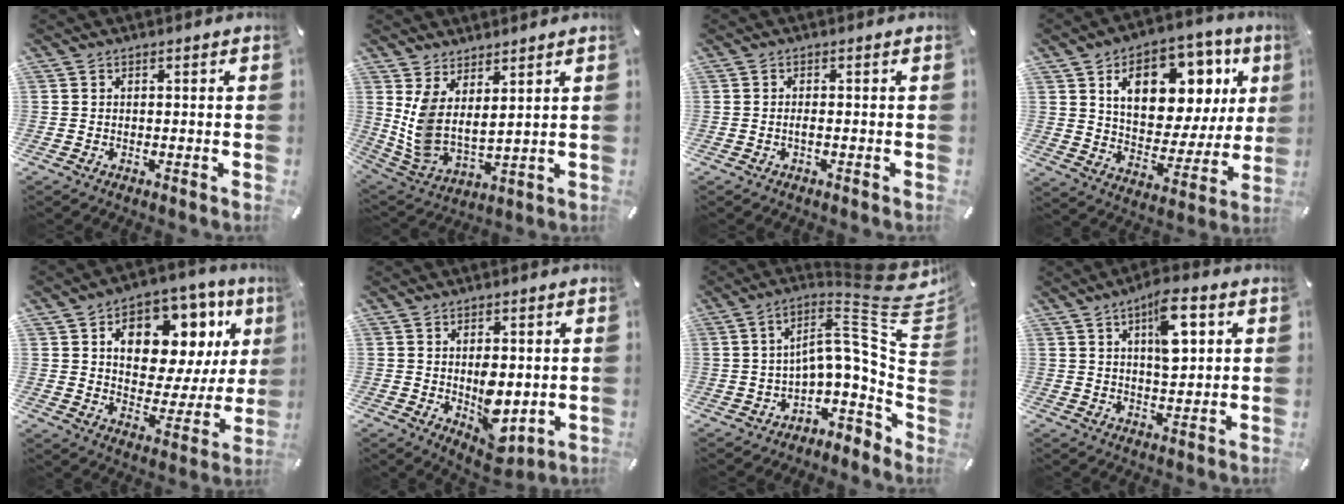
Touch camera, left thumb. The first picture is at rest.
{"total": 7.0, "force": [4.2, 3.5, 4.4], "torque": [-0.116, -0.037, 0.079]}
{"total": 1.2, "force": [-0.5, 0.2, 1.1], "torque": [-0.020, 0.000, -0.009]}
{"total": 17.1, "force": [8.7, 10.8, 10.1], "torque": [-0.153, -0.046, 0.150]}
{"total": 14.8, "force": [7.1, 9.7, 8.5], "torque": [-0.124, -0.047, 0.121]}
{"total": 9.3, "force": [-0.6, 5.4, 7.6], "torque": [-0.100, -0.010, -0.004]}
{"total": 18.0, "force": [7.2, 8.5, 14.2], "torque": [-0.189, -0.063, 0.119]}
{"total": 10.6, "force": [4.5, 4.6, 8.5], "torque": [-0.115, -0.019, 0.068]}